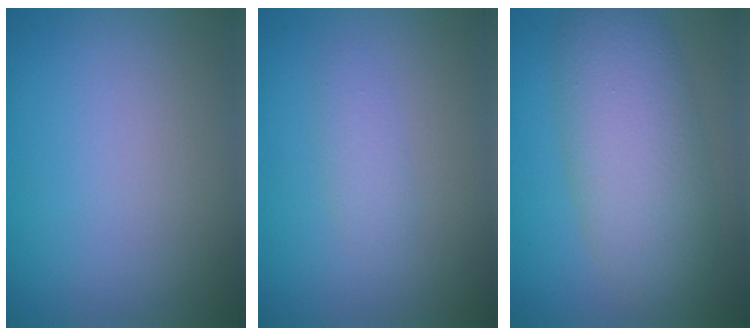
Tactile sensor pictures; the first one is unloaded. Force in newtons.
{"total": 1.5, "press": 1.5, "slide": 0.0}
{"total": 7.3, "press": 7.3, "slide": 0.5}